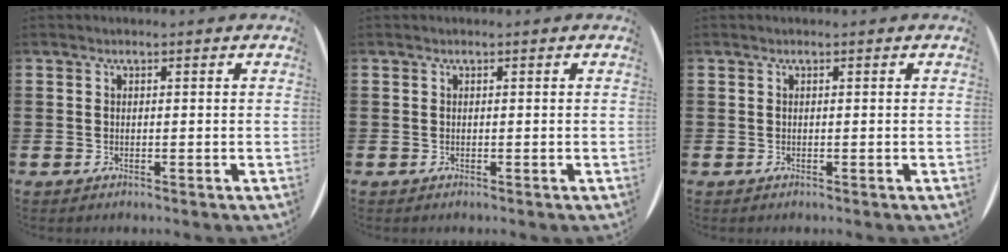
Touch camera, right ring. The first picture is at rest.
{"total": 0.0}
{"total": 0.0}